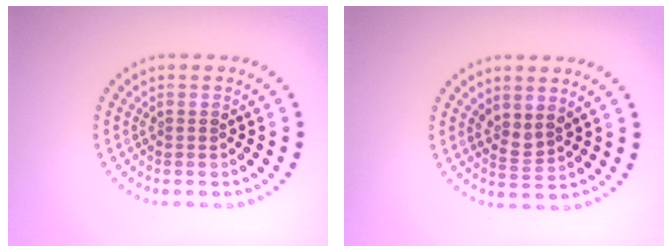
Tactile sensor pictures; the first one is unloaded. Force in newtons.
{"total": 1.8, "press": 1.3, "slide": 1.3}